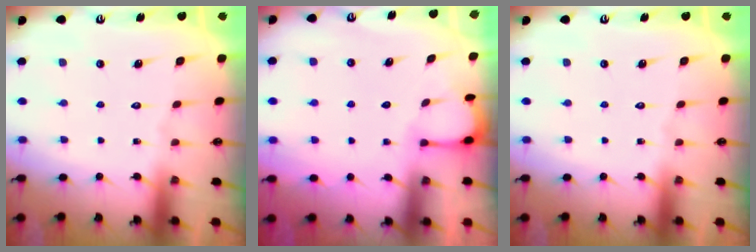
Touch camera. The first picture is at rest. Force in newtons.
{"total": 1.7, "press": 1.7, "slide": 0.1}
{"total": 0.0}